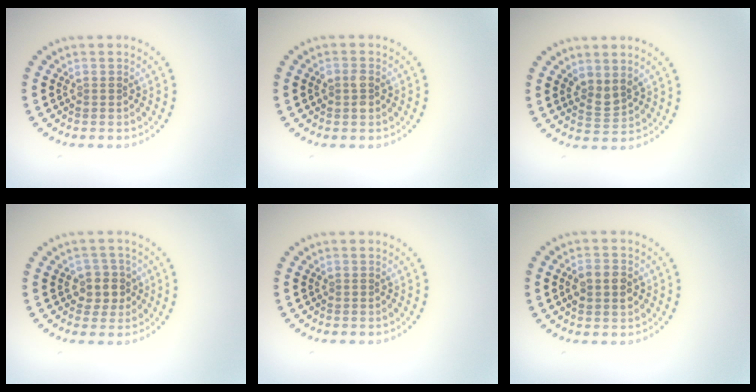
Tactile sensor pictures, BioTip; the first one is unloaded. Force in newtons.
{"total": 1.4, "press": 1.4, "slide": 0.2}
{"total": 1.9, "press": 1.4, "slide": 1.2}
{"total": 2.5, "press": 2.2, "slide": 1.2}
{"total": 0.0}
{"total": 2.9, "press": 2.9, "slide": 0.1}